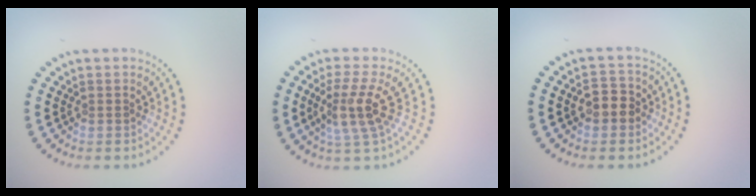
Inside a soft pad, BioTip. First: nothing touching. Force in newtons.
{"total": 3.7, "press": 2.7, "slide": 2.5}
{"total": 2.5, "press": 2.5, "slide": 0.3}